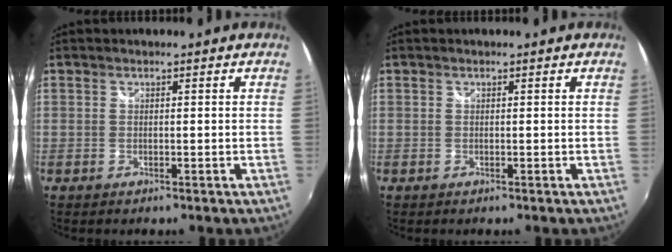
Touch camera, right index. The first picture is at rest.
{"total": 0.0}